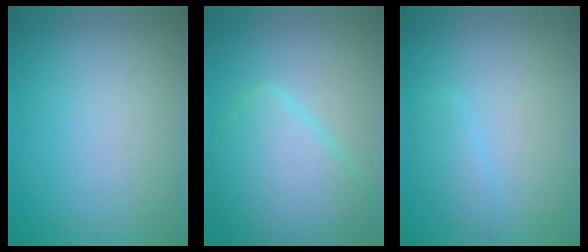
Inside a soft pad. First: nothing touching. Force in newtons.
{"total": 6.9, "press": 6.9, "slide": 0.2}
{"total": 1.5, "press": 1.5, "slide": 0.1}